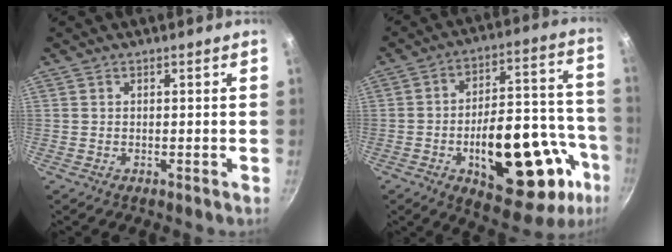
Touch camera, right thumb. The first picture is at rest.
{"total": 27.5, "force": [-9.6, 13.3, 22.0], "torque": [-0.259, 0.049, -0.118]}